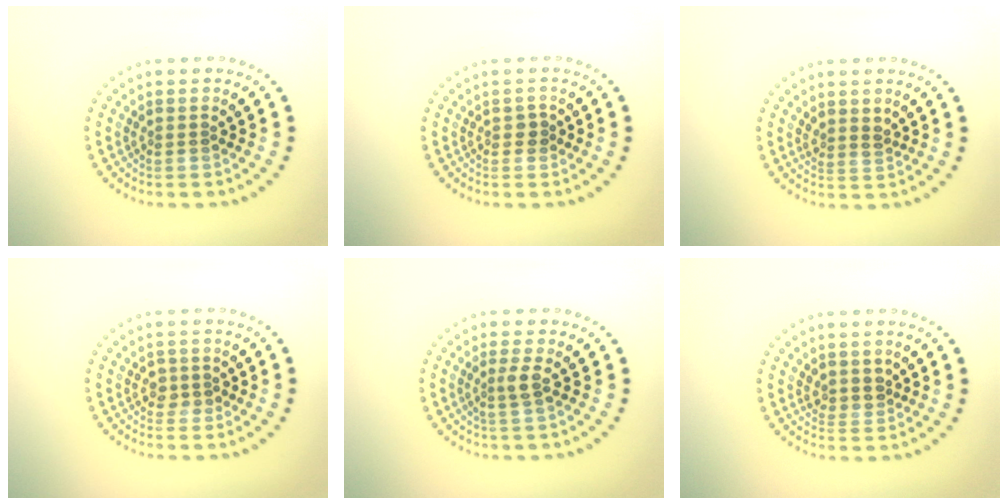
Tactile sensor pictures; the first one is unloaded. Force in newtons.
{"total": 1.0, "press": 0.9, "slide": 0.3}
{"total": 1.6, "press": 1.2, "slide": 1.1}
{"total": 1.2, "press": 1.1, "slide": 0.6}
{"total": 1.5, "press": 1.2, "slide": 1.0}
{"total": 1.6, "press": 1.2, "slide": 1.0}